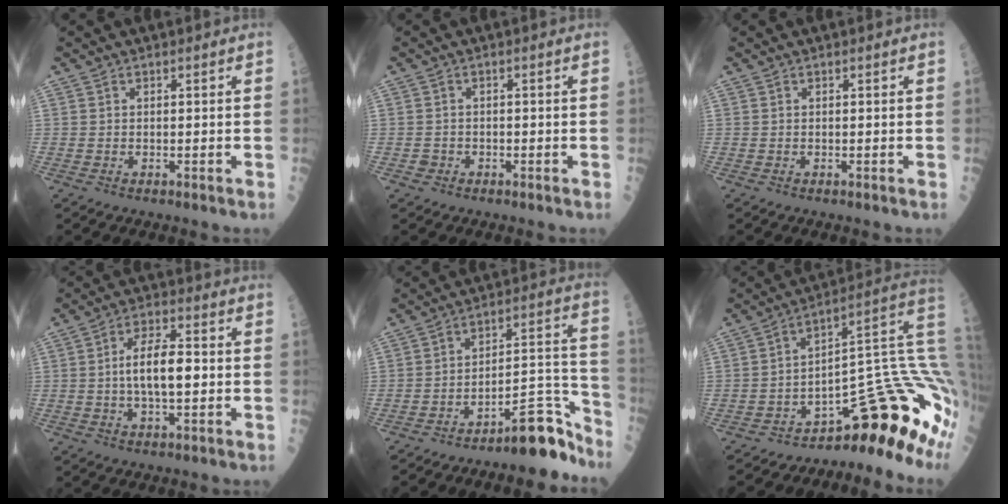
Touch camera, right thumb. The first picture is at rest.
{"total": 1.3, "force": [-0.6, 1.1, 0.1], "torque": [0.007, 0.007, -0.012]}
{"total": 0.0}
{"total": 9.0, "force": [-0.2, 3.5, 8.3], "torque": [-0.142, 0.013, -0.008]}
{"total": 13.0, "force": [-10.1, 3.3, 7.5], "torque": [-0.074, 0.118, -0.158]}
{"total": 15.7, "force": [-8.3, 4.1, 12.6], "torque": [-0.082, 0.122, -0.118]}